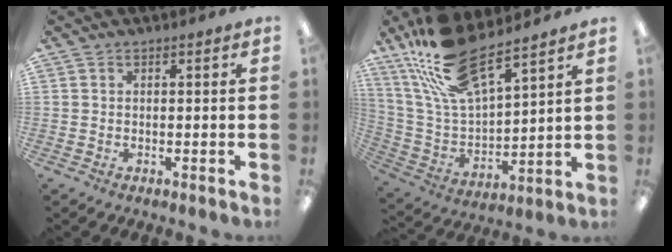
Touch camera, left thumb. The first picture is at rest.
{"total": 18.5, "force": [14.3, 5.9, 10.1], "torque": [-0.226, -0.079, 0.256]}